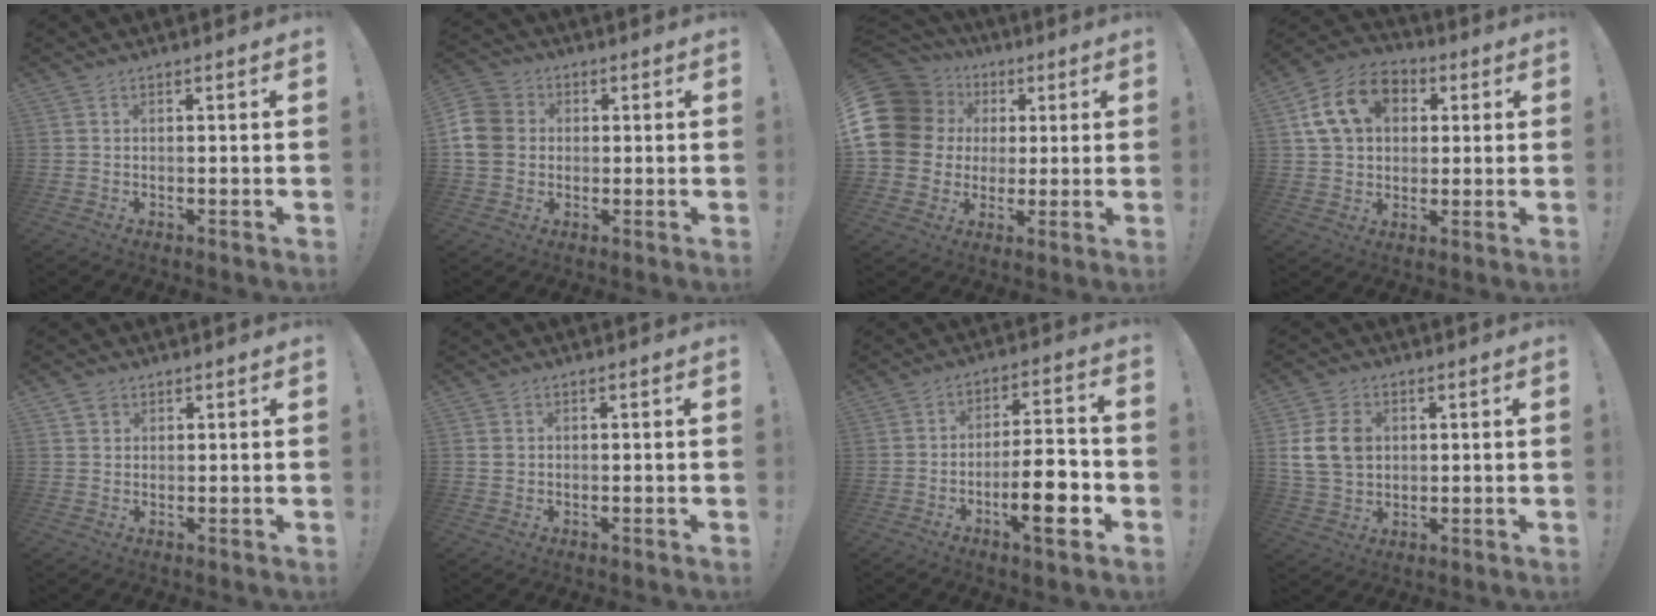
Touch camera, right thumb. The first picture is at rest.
{"total": 10.3, "force": [0.4, 8.9, 5.1], "torque": [-0.104, 0.012, 0.011]}
{"total": 18.5, "force": [4.5, 15.3, 9.3], "torque": [-0.180, -0.003, 0.103]}
{"total": 15.8, "force": [5.1, 12.0, 9.0], "torque": [-0.133, -0.001, 0.104]}
{"total": 2.2, "force": [1.4, 1.7, 0.0], "torque": [0.005, -0.005, 0.025]}
{"total": 1.7, "force": [0.6, 1.5, 0.7], "torque": [-0.010, 0.002, 0.010]}
{"total": 13.8, "force": [-4.9, 3.8, 12.4], "torque": [-0.181, 0.010, -0.085]}
{"total": 11.3, "force": [2.4, 8.8, 6.6], "torque": [-0.120, -0.001, 0.050]}